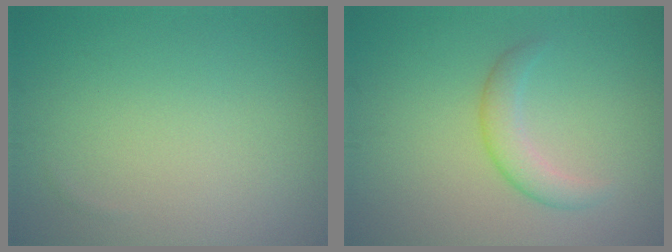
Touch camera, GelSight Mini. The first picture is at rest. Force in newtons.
{"total": 2.3, "press": 2.3, "slide": 0.0}